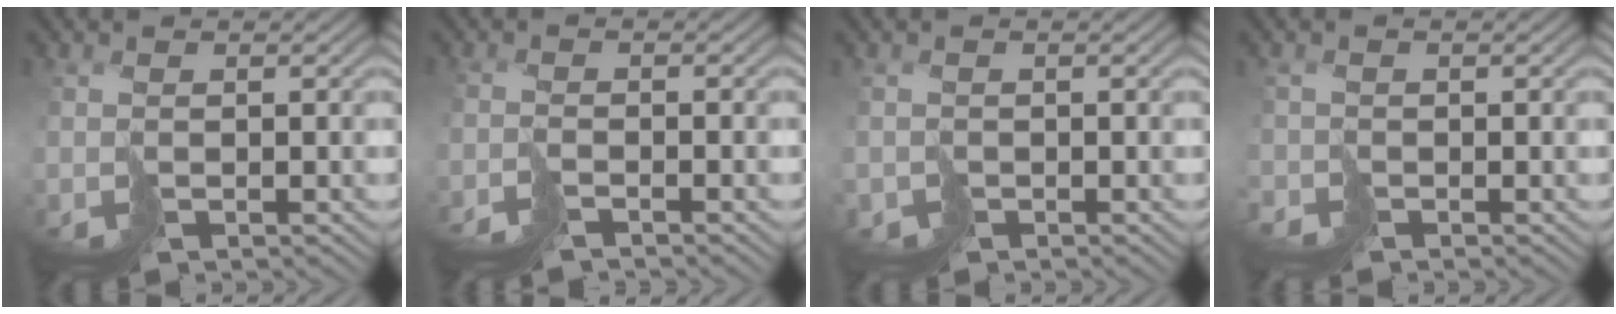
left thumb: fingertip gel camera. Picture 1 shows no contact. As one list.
[{"total": 2.0, "force": [-1.8, 0.3, 0.7], "torque": [-0.016, -0.005, -0.042]}, {"total": 1.7, "force": [-0.3, 0.0, -1.7], "torque": [0.038, -0.003, -0.003]}, {"total": 1.6, "force": [-1.5, 0.2, -0.5], "torque": [0.010, -0.011, -0.033]}]